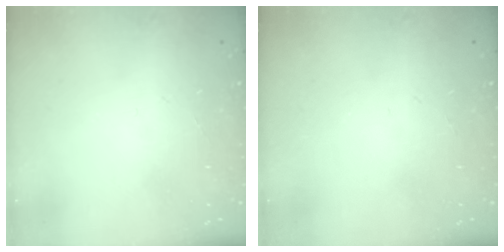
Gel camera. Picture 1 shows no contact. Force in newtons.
{"total": 0.0}